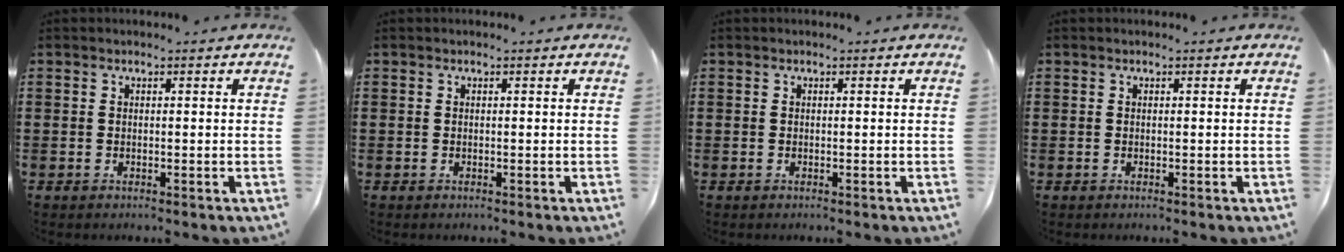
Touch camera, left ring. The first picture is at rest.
{"total": 0.0}
{"total": 0.0}
{"total": 0.0}